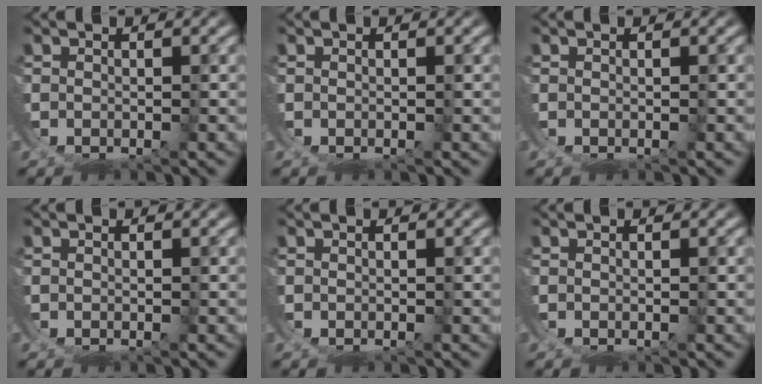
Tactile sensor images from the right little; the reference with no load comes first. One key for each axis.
{"total": 0.0}
{"total": 0.0}
{"total": 0.0}
{"total": 0.0}
{"total": 0.0}